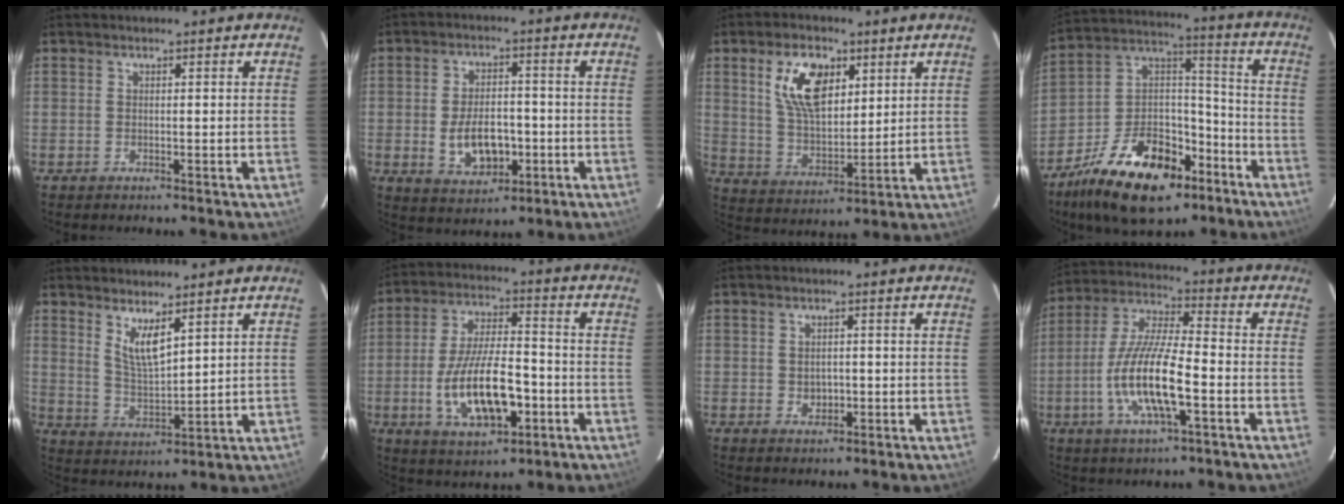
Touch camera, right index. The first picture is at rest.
{"total": 8.9, "force": [-2.1, 5.5, 6.7], "torque": [-0.132, 0.000, -0.022]}
{"total": 11.9, "force": [5.0, 6.6, 8.6], "torque": [-0.156, 0.014, 0.102]}
{"total": 21.3, "force": [-12.6, 11.6, 12.6], "torque": [-0.245, 0.034, -0.200]}
{"total": 6.1, "force": [3.9, 1.7, 4.5], "torque": [-0.083, -0.012, 0.080]}
{"total": 14.8, "force": [-4.5, 6.1, 12.7], "torque": [-0.252, -0.006, -0.067]}
{"total": 2.6, "force": [-0.3, 2.3, 1.2], "torque": [-0.018, 0.000, 0.000]}
{"total": 14.2, "force": [-4.5, 3.5, 13.0], "torque": [-0.269, -0.008, -0.087]}